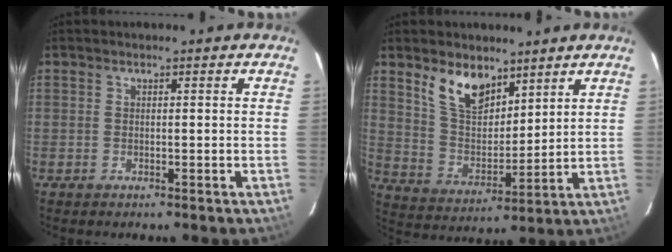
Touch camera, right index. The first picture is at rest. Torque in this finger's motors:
{"motor_torque": [1.14, 1.00, 0.17, 0.07]}